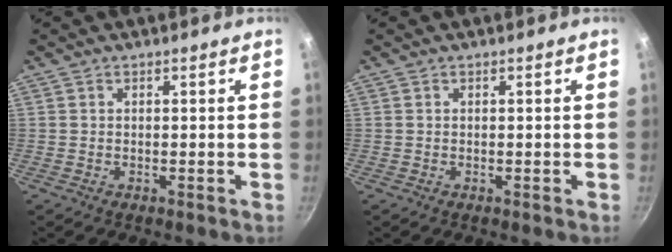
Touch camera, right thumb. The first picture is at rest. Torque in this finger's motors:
{"motor_torque": [-0.25, 0.02, 0.12, 0.09, -0.07]}